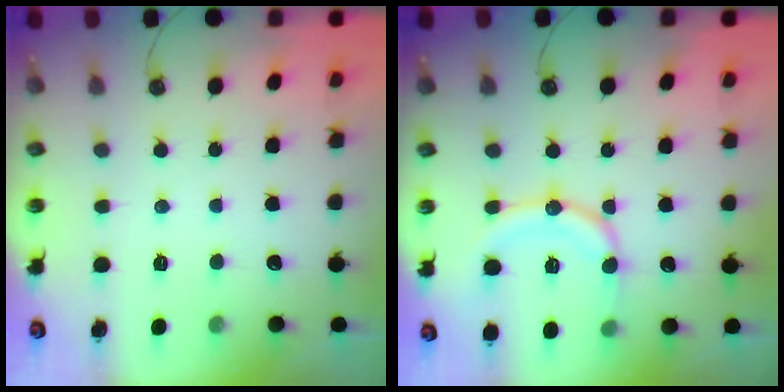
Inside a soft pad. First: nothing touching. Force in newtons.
{"total": 14.2, "press": 14.0, "slide": 2.1}